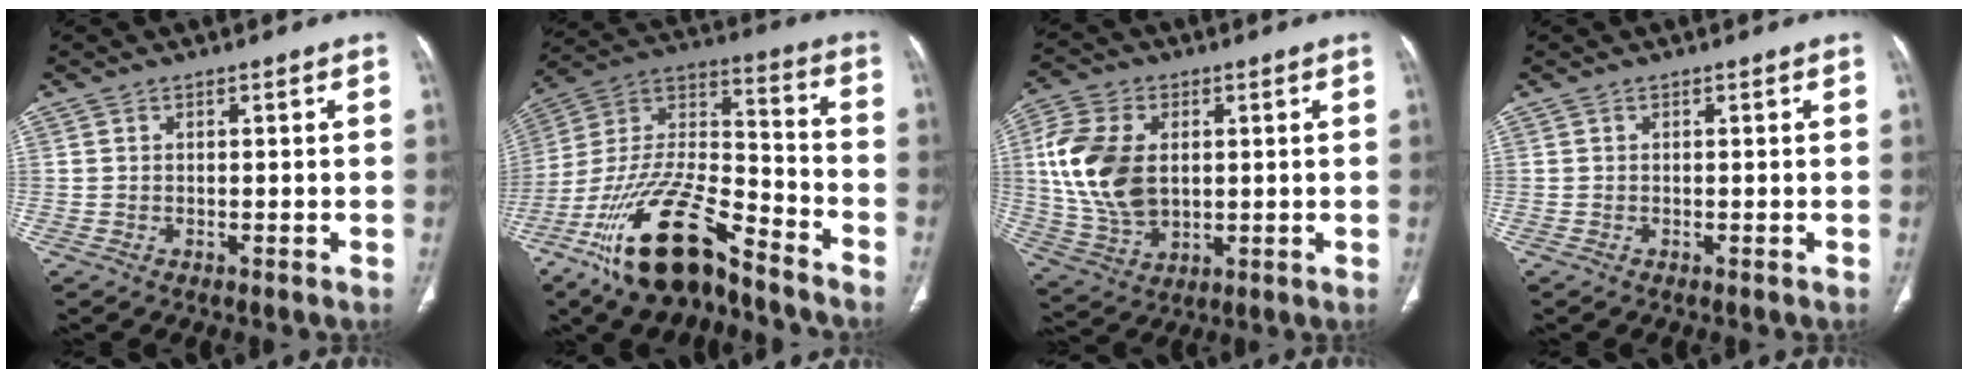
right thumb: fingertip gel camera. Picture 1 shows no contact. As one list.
[{"total": 21.9, "force": [-14.9, 7.3, 14.3], "torque": [-0.282, 0.071, -0.273]}, {"total": 15.3, "force": [2.0, 10.1, 11.2], "torque": [-0.218, -0.003, 0.044]}, {"total": 0.0}]